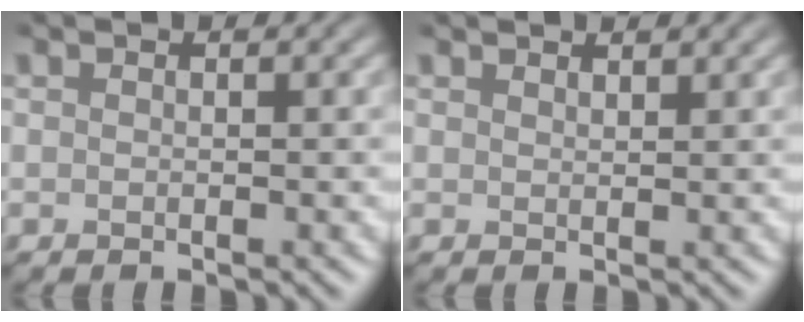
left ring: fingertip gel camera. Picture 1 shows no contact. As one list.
[{"total": 1.3, "force": [1.3, 0.1, 0.2], "torque": [-0.005, -0.001, 0.020]}]